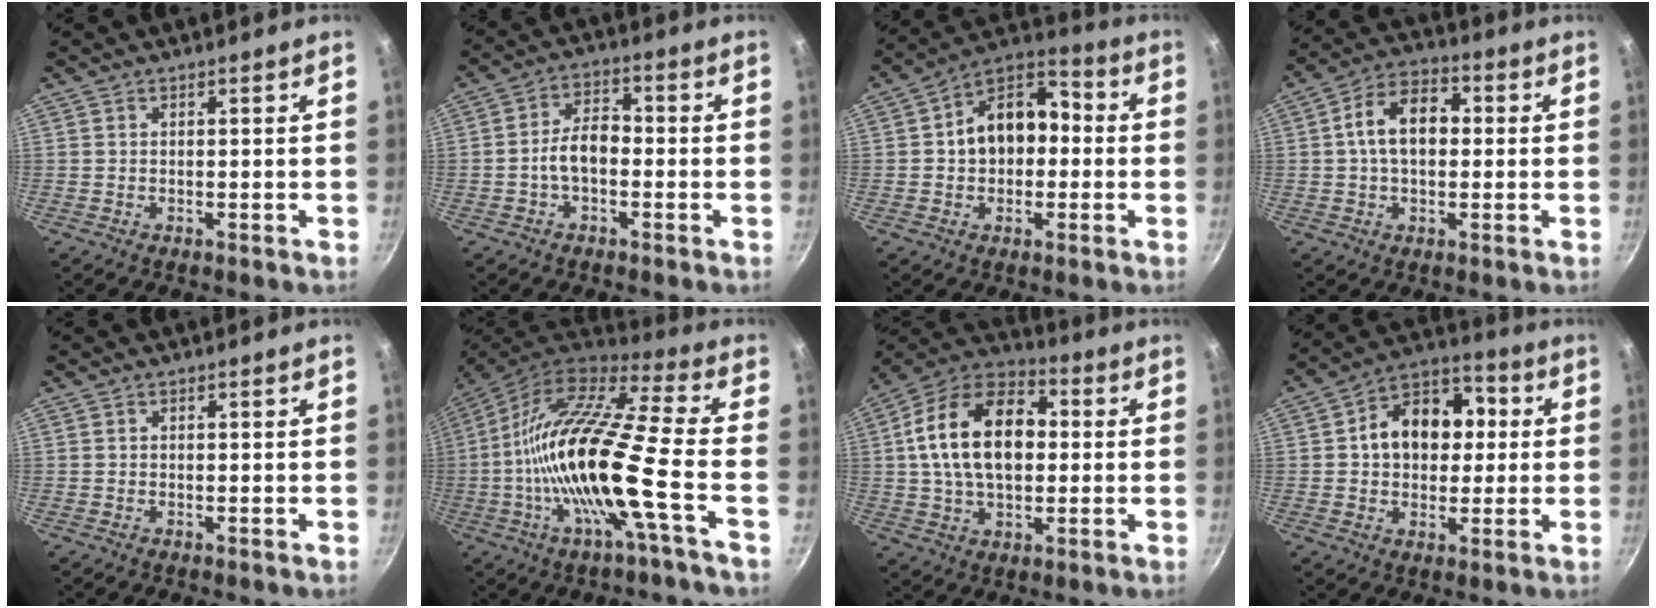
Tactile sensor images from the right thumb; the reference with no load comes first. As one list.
[{"total": 6.6, "force": [-1.5, 4.0, 5.0], "torque": [-0.072, 0.032, -0.035]}, {"total": 13.8, "force": [0.2, 10.1, 9.5], "torque": [-0.102, 0.042, -0.014]}, {"total": 11.2, "force": [0.9, 7.4, 8.4], "torque": [-0.111, 0.030, 0.000]}, {"total": 0.0}, {"total": 21.4, "force": [-4.8, 3.8, 20.5], "torque": [-0.370, 0.030, -0.109]}, {"total": 19.9, "force": [1.9, 12.9, 15.1], "torque": [-0.230, 0.030, 0.017]}, {"total": 14.6, "force": [1.8, 10.9, 9.5], "torque": [-0.106, 0.025, 0.011]}]